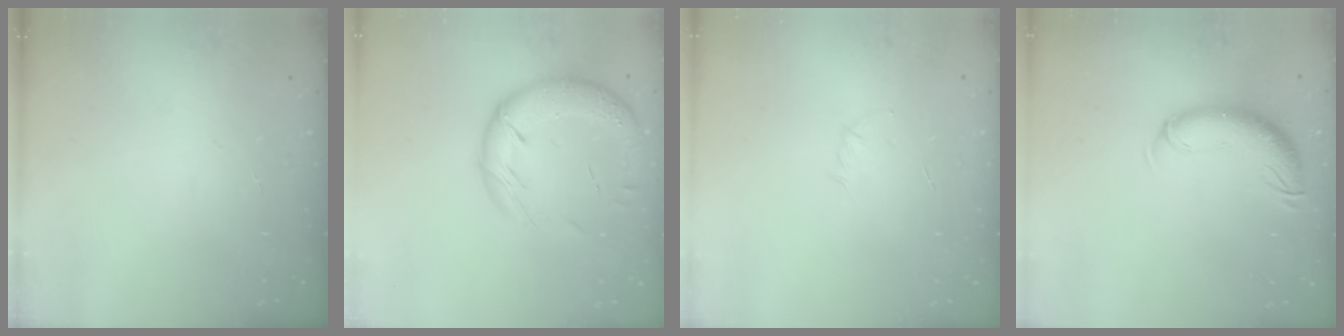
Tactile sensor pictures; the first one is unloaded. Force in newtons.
{"total": 19.3, "press": 18.8, "slide": 4.3}
{"total": 2.9, "press": 2.8, "slide": 0.8}
{"total": 10.6, "press": 10.4, "slide": 2.2}